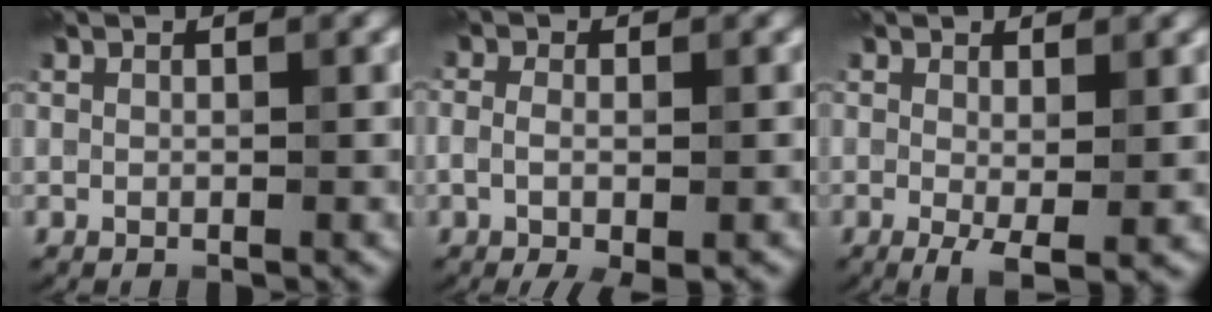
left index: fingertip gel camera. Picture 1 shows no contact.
{"total": 3.6, "force": [-1.2, 1.6, 3.1], "torque": [-0.043, -0.006, -0.014]}
{"total": 2.7, "force": [-0.2, 0.5, 2.6], "torque": [-0.045, -0.012, -0.002]}